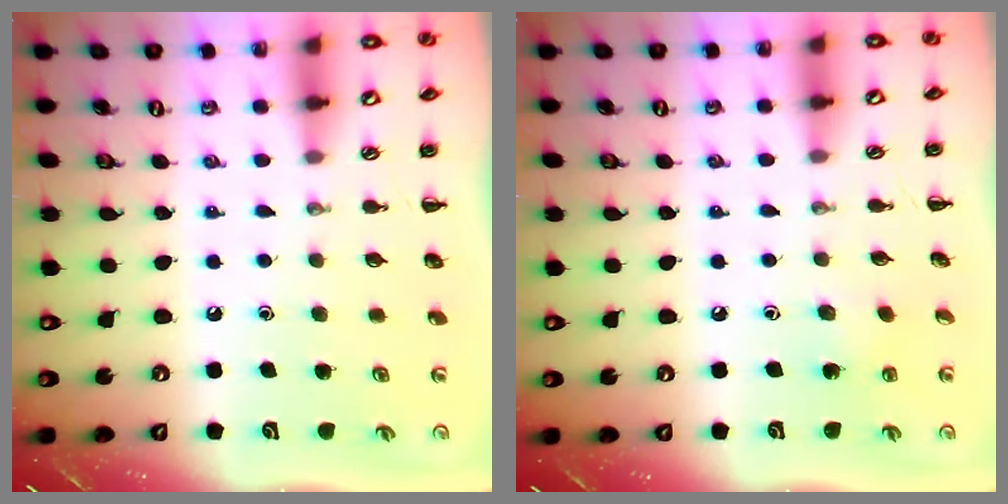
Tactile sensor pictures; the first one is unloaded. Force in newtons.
{"total": 2.7, "press": 2.6, "slide": 0.9}